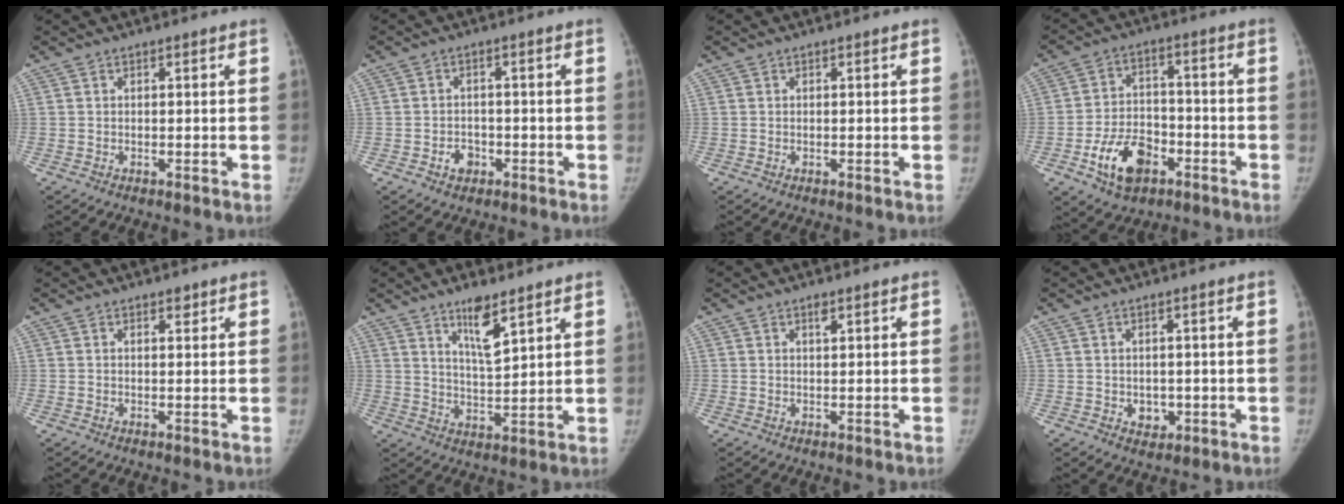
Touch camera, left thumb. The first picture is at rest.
{"total": 3.2, "force": [-1.4, 2.6, 1.4], "torque": [-0.009, 0.013, -0.020]}
{"total": 0.0}
{"total": 11.5, "force": [-5.3, 7.4, 7.1], "torque": [-0.103, 0.027, -0.089]}
{"total": 1.3, "force": [0.9, 0.6, 0.7], "torque": [-0.004, -0.004, 0.012]}
{"total": 7.6, "force": [4.9, 1.9, 5.5], "torque": [-0.087, -0.038, 0.090]}
{"total": 1.2, "force": [0.8, 0.4, 0.8], "torque": [-0.011, -0.002, 0.014]}
{"total": 3.0, "force": [-0.4, 2.4, 1.6], "torque": [-0.009, 0.000, 0.002]}